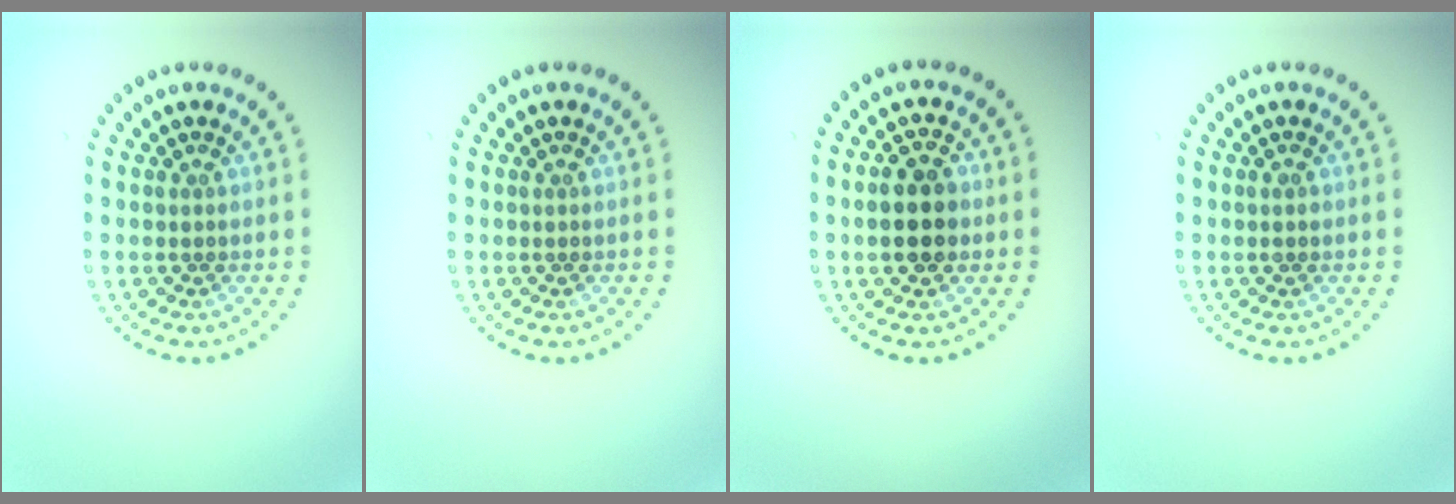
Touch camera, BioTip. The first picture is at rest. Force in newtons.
{"total": 0.0}
{"total": 3.5, "press": 3.5, "slide": 0.2}
{"total": 0.8, "press": 0.7, "slide": 0.1}